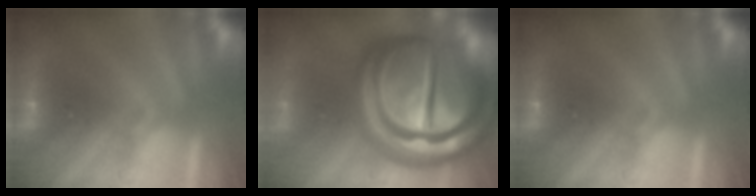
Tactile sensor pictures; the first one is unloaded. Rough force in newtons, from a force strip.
{"total": 5.6}
{"total": 0.0}